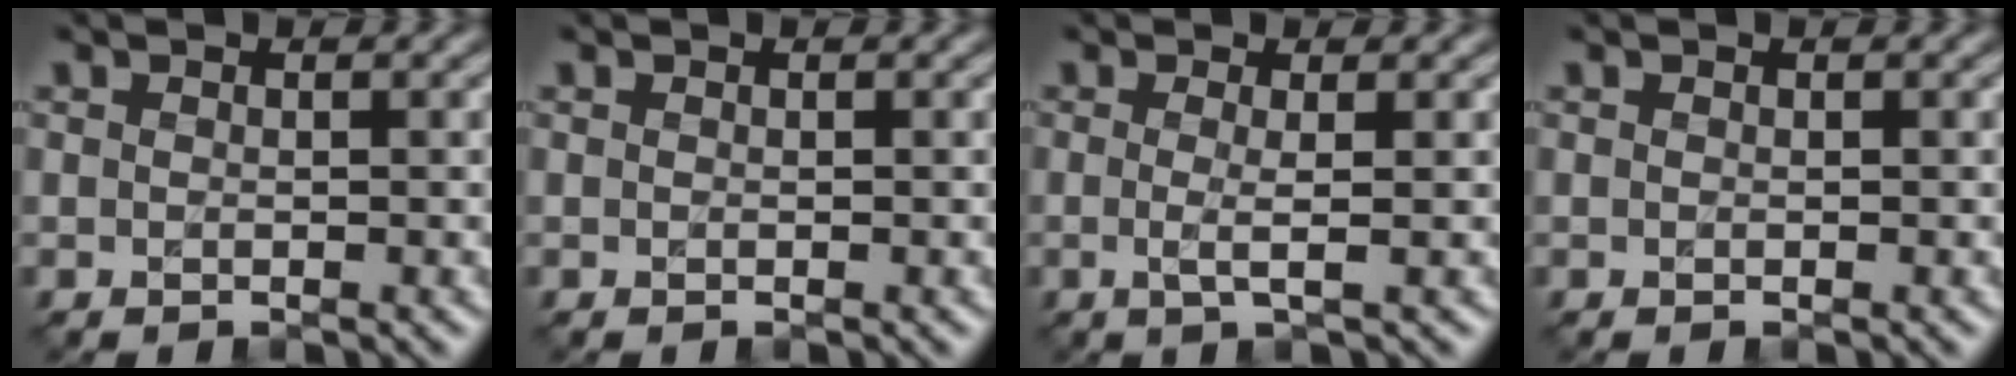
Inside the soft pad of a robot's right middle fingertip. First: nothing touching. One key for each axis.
{"total": 0.0}
{"total": 1.9, "fx": -0.1, "fy": 0.4, "fz": 1.9, "tx": -0.035, "ty": -0.005, "tz": -0.007}
{"total": 0.0}